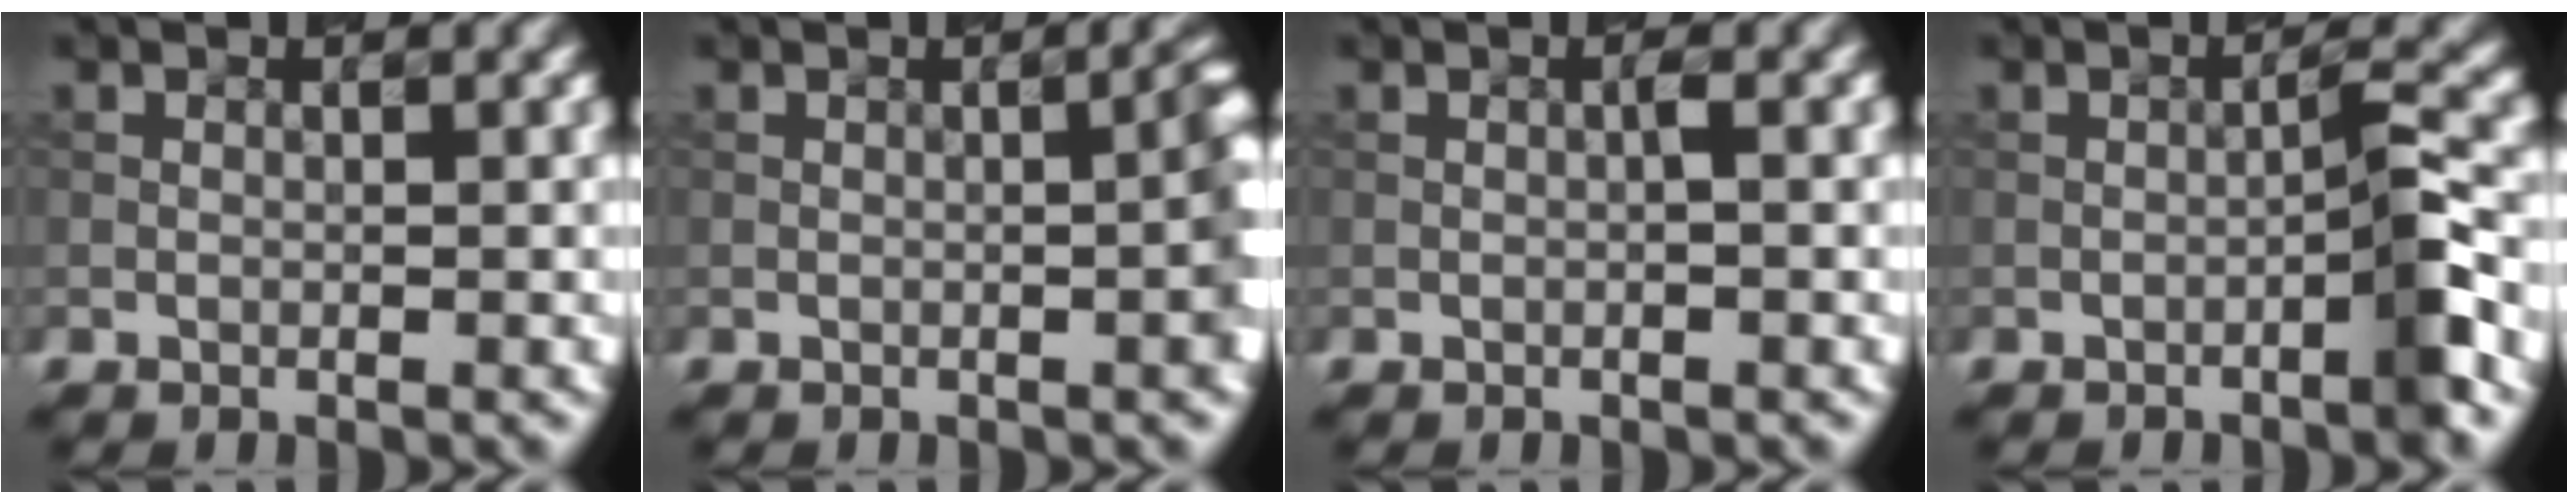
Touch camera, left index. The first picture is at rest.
{"total": 3.3, "force": [-0.4, 0.7, 3.2], "torque": [-0.035, 0.012, -0.005]}
{"total": 0.9, "force": [-0.1, 0.1, 0.9], "torque": [-0.014, 0.004, -0.004]}
{"total": 3.2, "force": [-1.4, 0.1, 2.9], "torque": [-0.042, 0.017, -0.032]}